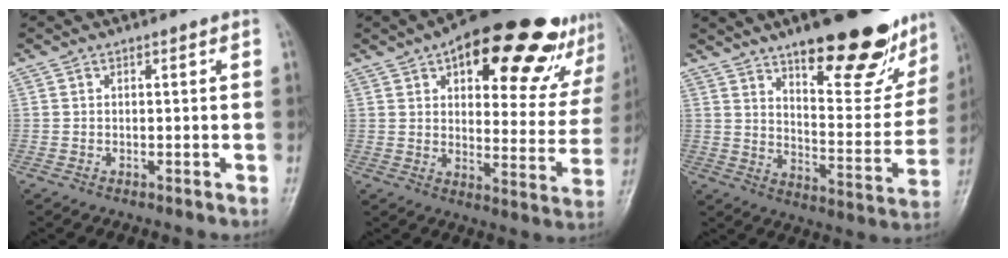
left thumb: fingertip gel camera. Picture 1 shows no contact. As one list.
[{"total": 26.7, "force": [16.6, 10.7, 17.9], "torque": [-0.202, -0.042, 0.220]}, {"total": 23.0, "force": [15.2, 7.7, 15.3], "torque": [-0.158, -0.080, 0.222]}]